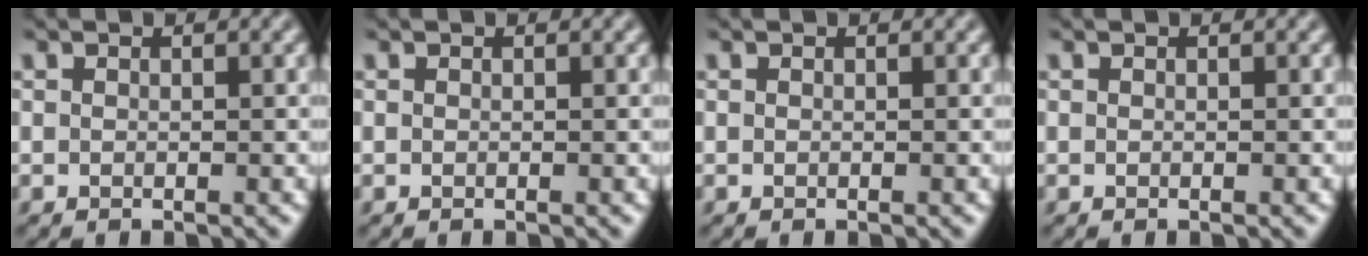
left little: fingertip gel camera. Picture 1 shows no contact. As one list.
[{"total": 0.0}, {"total": 0.0}, {"total": 0.0}]